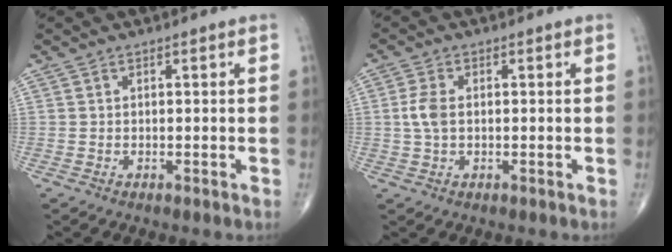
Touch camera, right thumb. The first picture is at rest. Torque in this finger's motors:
{"motor_torque": [-0.27, 0.06, 0.49, -0.16, 0.04]}